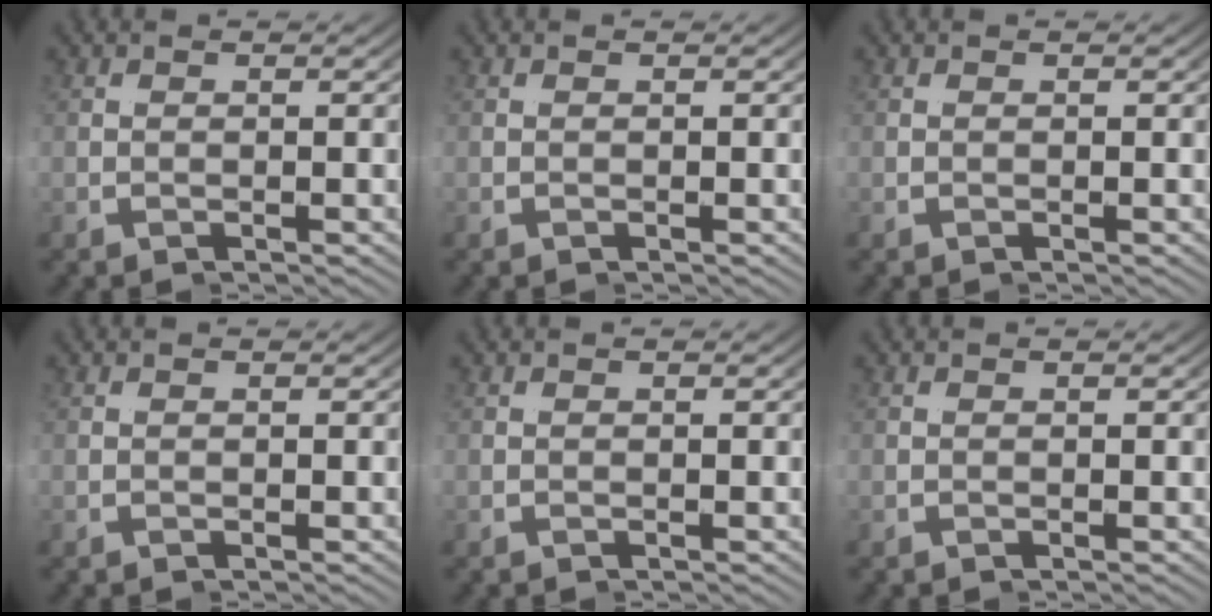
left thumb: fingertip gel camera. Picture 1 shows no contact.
{"total": 0.0}
{"total": 0.0}
{"total": 0.0}
{"total": 0.0}
{"total": 0.0}